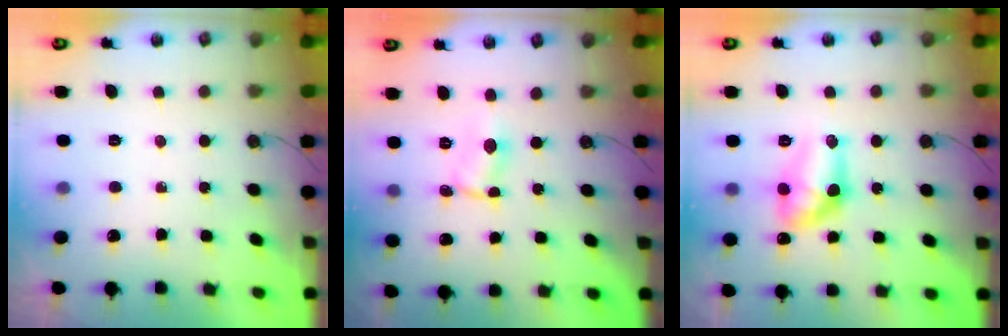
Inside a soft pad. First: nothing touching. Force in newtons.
{"total": 1.0, "press": 0.6, "slide": 0.8}
{"total": 12.2, "press": 12.2, "slide": 0.7}